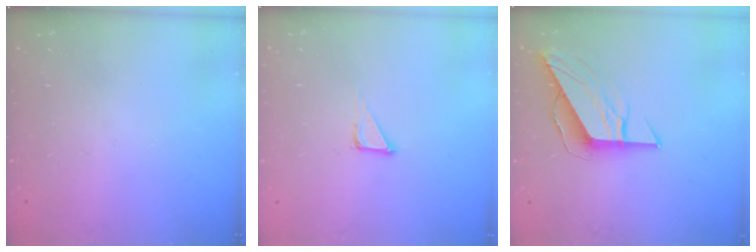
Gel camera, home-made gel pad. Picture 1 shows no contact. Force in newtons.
{"total": 3.5, "press": 3.5, "slide": 0.2}
{"total": 11.1, "press": 11.0, "slide": 1.2}